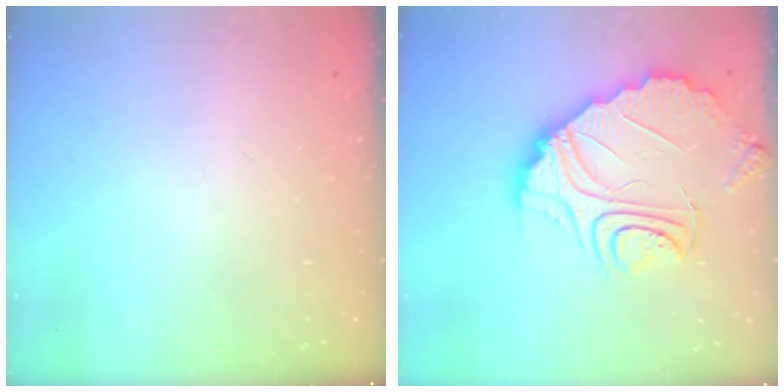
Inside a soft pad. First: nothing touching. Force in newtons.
{"total": 13.6, "press": 13.6, "slide": 1.2}